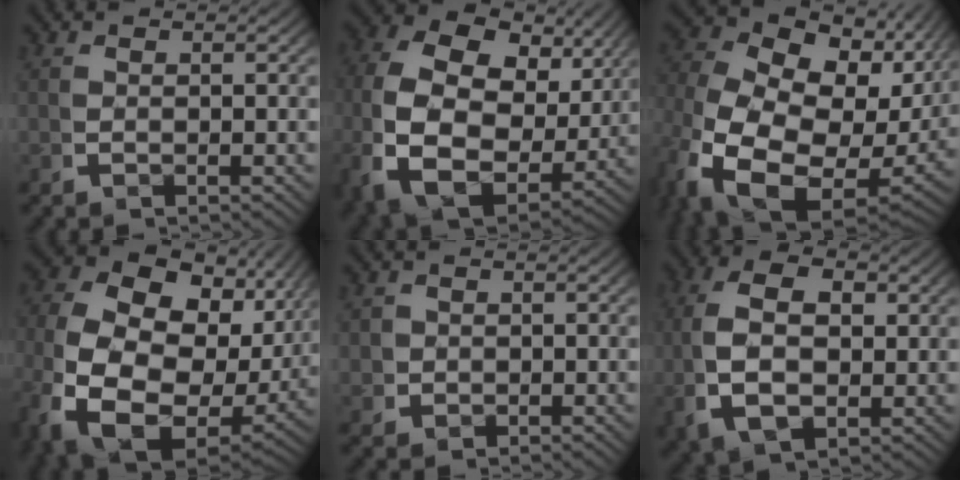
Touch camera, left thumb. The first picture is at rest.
{"total": 14.5, "force": [-0.4, 10.3, 10.2], "torque": [-0.251, -0.064, 0.019]}
{"total": 17.4, "force": [-0.1, 12.0, 12.6], "torque": [-0.275, -0.057, 0.017]}
{"total": 17.8, "force": [-0.8, 12.5, 12.7], "torque": [-0.287, -0.066, 0.007]}
{"total": 2.4, "force": [0.1, 2.3, 0.9], "torque": [-0.024, -0.014, 0.007]}
{"total": 8.3, "force": [0.5, 5.4, 6.4], "torque": [-0.142, -0.010, 0.022]}